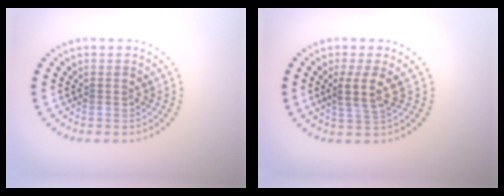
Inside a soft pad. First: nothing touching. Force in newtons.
{"total": 2.7, "press": 2.2, "slide": 1.5}